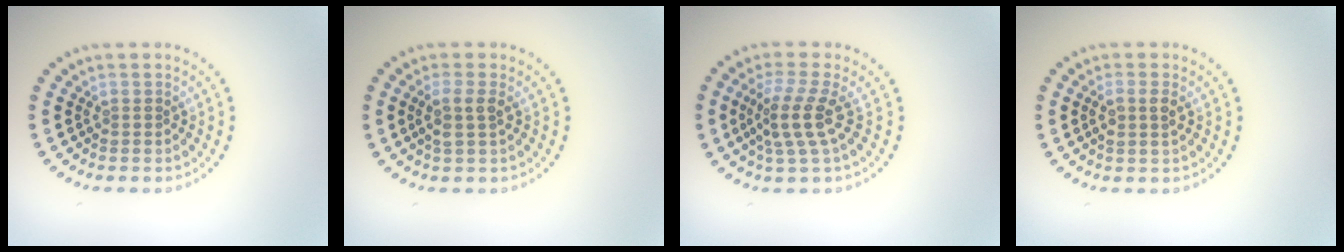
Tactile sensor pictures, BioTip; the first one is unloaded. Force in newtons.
{"total": 2.0, "press": 1.7, "slide": 1.0}
{"total": 3.5, "press": 2.8, "slide": 2.1}
{"total": 1.8, "press": 1.7, "slide": 0.6}